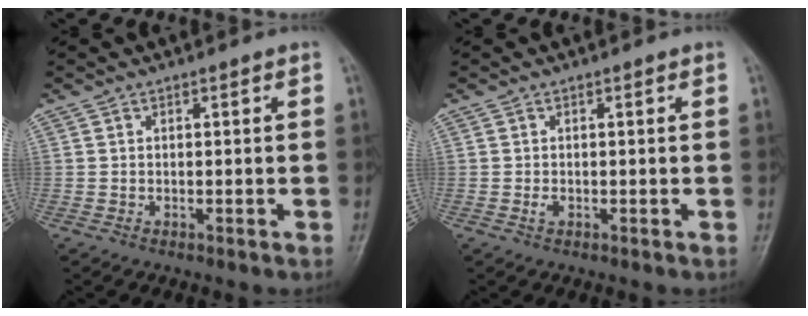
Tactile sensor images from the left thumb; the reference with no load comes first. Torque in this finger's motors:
{"motor_torque": [0.31, 0.63, 0.46, 0.31, 0.00]}